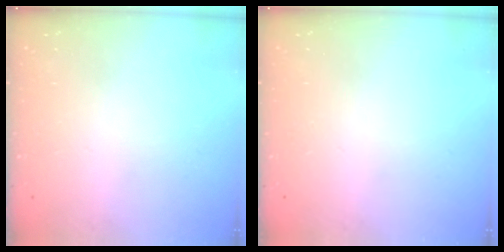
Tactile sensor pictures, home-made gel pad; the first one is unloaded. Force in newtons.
{"total": 0.0}